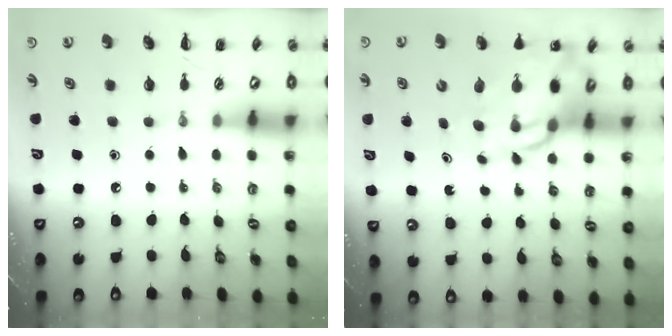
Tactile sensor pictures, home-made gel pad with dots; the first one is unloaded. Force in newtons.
{"total": 13.0, "press": 12.5, "slide": 3.7}